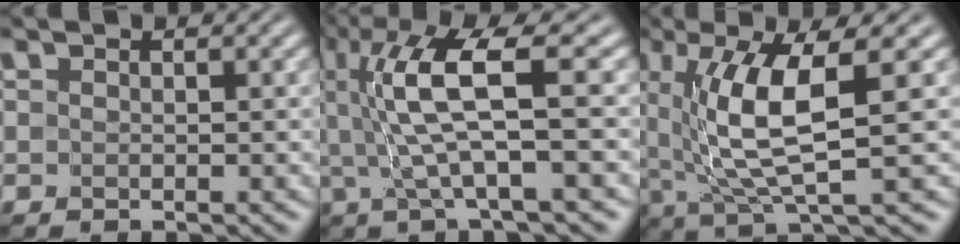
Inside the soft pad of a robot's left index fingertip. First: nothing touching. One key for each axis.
{"total": 7.4, "fx": 1.3, "fy": 1.2, "fz": 7.2, "tx": -0.143, "ty": 0.006, "tz": 0.026}
{"total": 6.7, "fx": 1.3, "fy": 1.1, "fz": 6.5, "tx": -0.120, "ty": 0.000, "tz": 0.028}